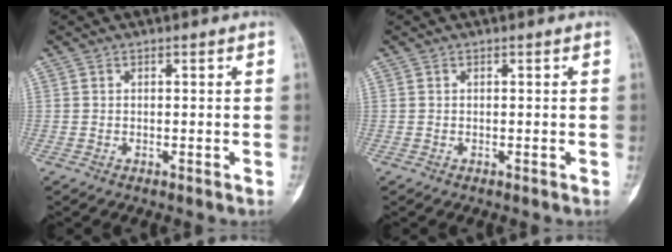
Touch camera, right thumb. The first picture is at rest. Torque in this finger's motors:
{"motor_torque": [0.00, 0.00, 0.06, 0.04, 0.00]}